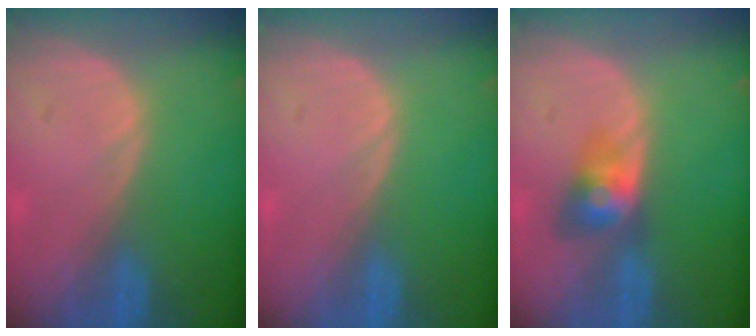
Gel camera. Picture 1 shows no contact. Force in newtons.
{"total": 0.0}
{"total": 4.0, "press": 4.0, "slide": 0.2}